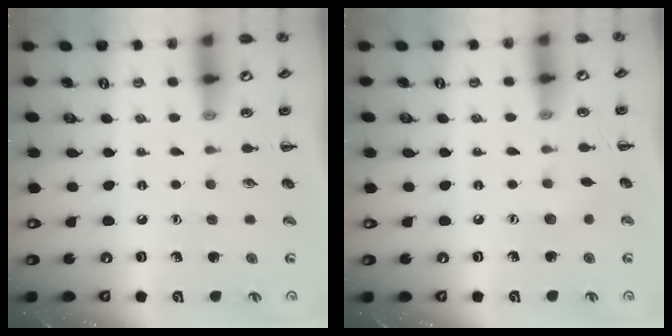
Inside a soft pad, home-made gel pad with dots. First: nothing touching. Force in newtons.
{"total": 3.9, "press": 3.8, "slide": 1.0}